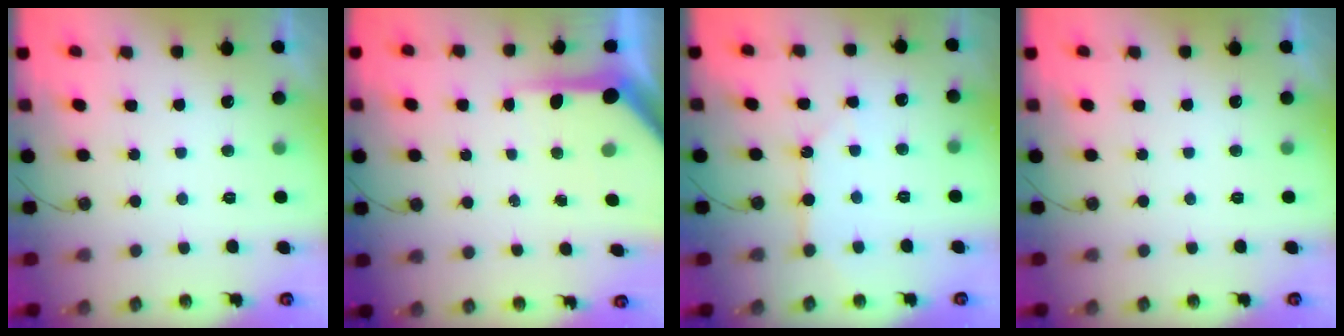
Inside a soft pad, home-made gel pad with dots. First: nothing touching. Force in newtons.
{"total": 8.3, "press": 8.2, "slide": 1.0}
{"total": 7.3, "press": 7.2, "slide": 0.6}
{"total": 0.0}